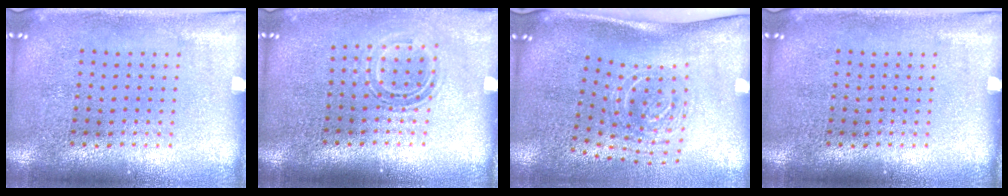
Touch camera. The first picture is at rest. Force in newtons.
{"total": 1.4, "press": 1.0, "slide": 1.0}
{"total": 2.0, "press": 1.2, "slide": 1.6}
{"total": 0.0}